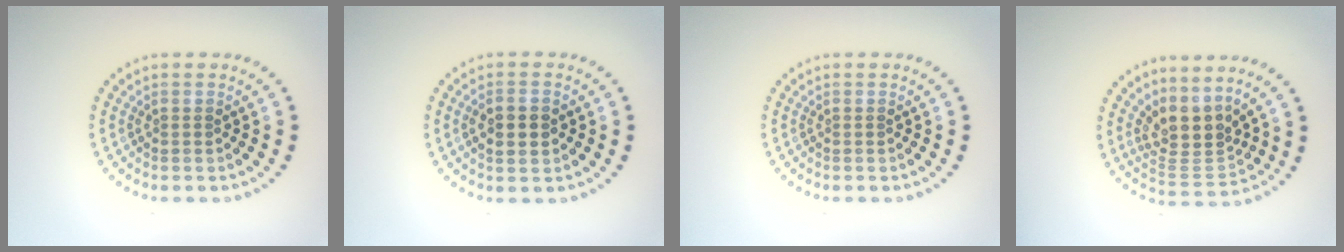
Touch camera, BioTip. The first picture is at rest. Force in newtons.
{"total": 2.5, "press": 2.5, "slide": 0.2}
{"total": 0.0}
{"total": 3.9, "press": 2.8, "slide": 2.8}